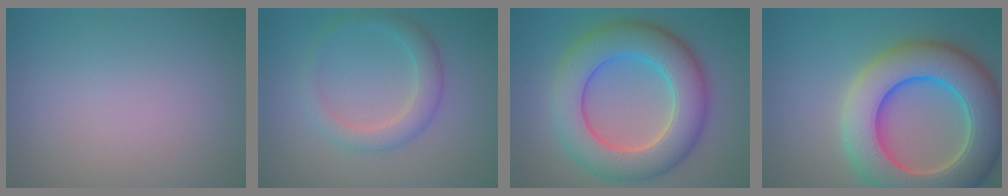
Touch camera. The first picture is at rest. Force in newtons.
{"total": 2.8, "press": 2.8, "slide": 0.1}
{"total": 9.3, "press": 9.3, "slide": 0.5}
{"total": 11.7, "press": 11.7, "slide": 0.5}